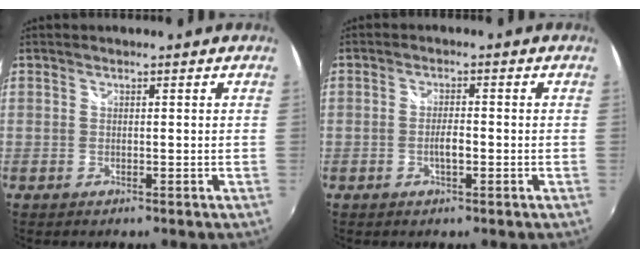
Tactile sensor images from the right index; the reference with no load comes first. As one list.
[{"total": 2.5, "force": [-0.9, 0.7, 2.2], "torque": [-0.043, 0.001, -0.016]}]